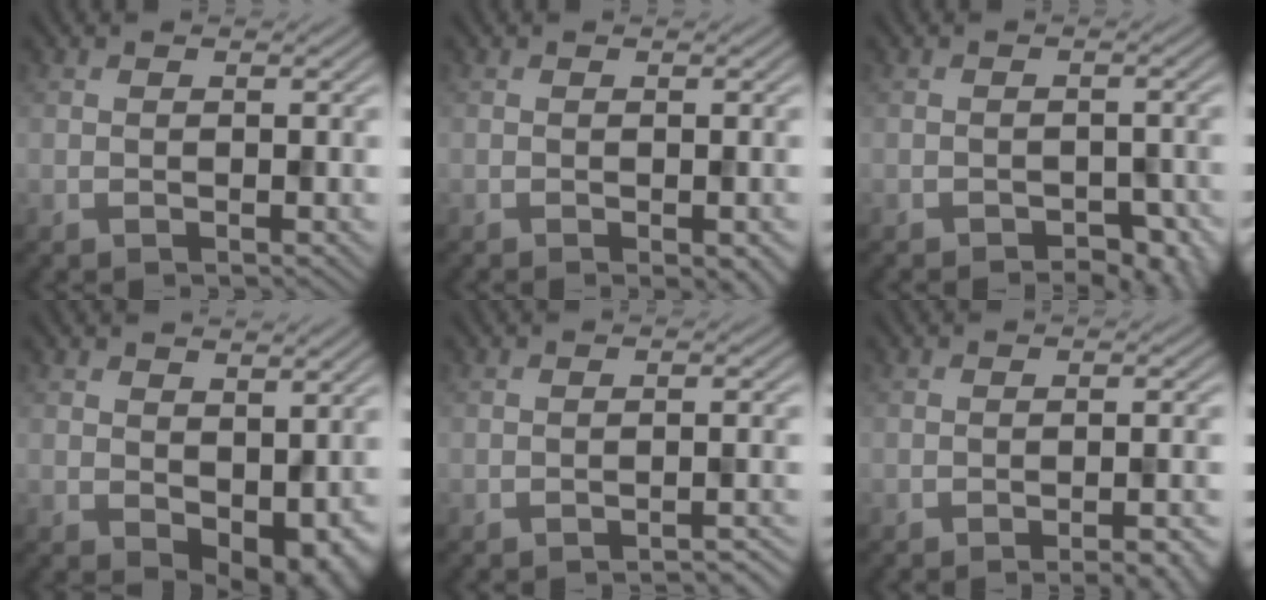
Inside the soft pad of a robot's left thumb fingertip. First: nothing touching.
{"total": 2.5, "force": [-1.2, 0.6, 2.1], "torque": [-0.025, -0.001, -0.013]}
{"total": 3.7, "force": [-2.9, 1.5, 1.8], "torque": [-0.026, 0.000, -0.033]}
{"total": 5.3, "force": [0.0, 3.4, 4.1], "torque": [-0.062, -0.019, 0.014]}
{"total": 2.8, "force": [-2.3, 0.3, 1.5], "torque": [-0.011, 0.011, -0.041]}
{"total": 4.6, "force": [-2.8, 1.1, 3.4], "torque": [-0.032, 0.015, -0.043]}